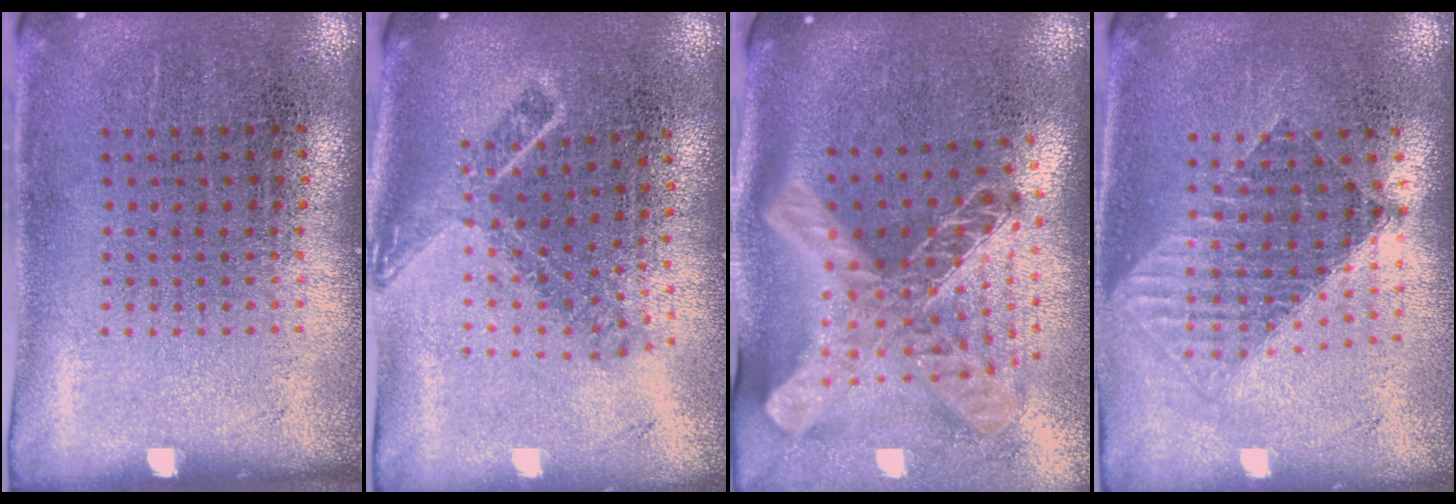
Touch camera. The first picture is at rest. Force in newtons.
{"total": 1.8, "press": 1.3, "slide": 1.2}
{"total": 2.9, "press": 2.0, "slide": 2.1}
{"total": 1.5, "press": 1.3, "slide": 0.8}